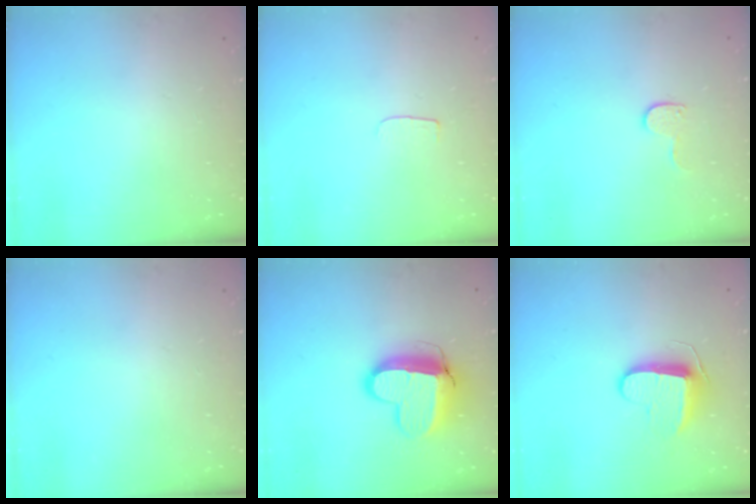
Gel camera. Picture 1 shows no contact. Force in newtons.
{"total": 3.1, "press": 3.1, "slide": 0.3}
{"total": 6.4, "press": 6.4, "slide": 0.5}
{"total": 0.0}
{"total": 13.1, "press": 13.0, "slide": 1.3}
{"total": 9.3, "press": 9.3, "slide": 0.0}